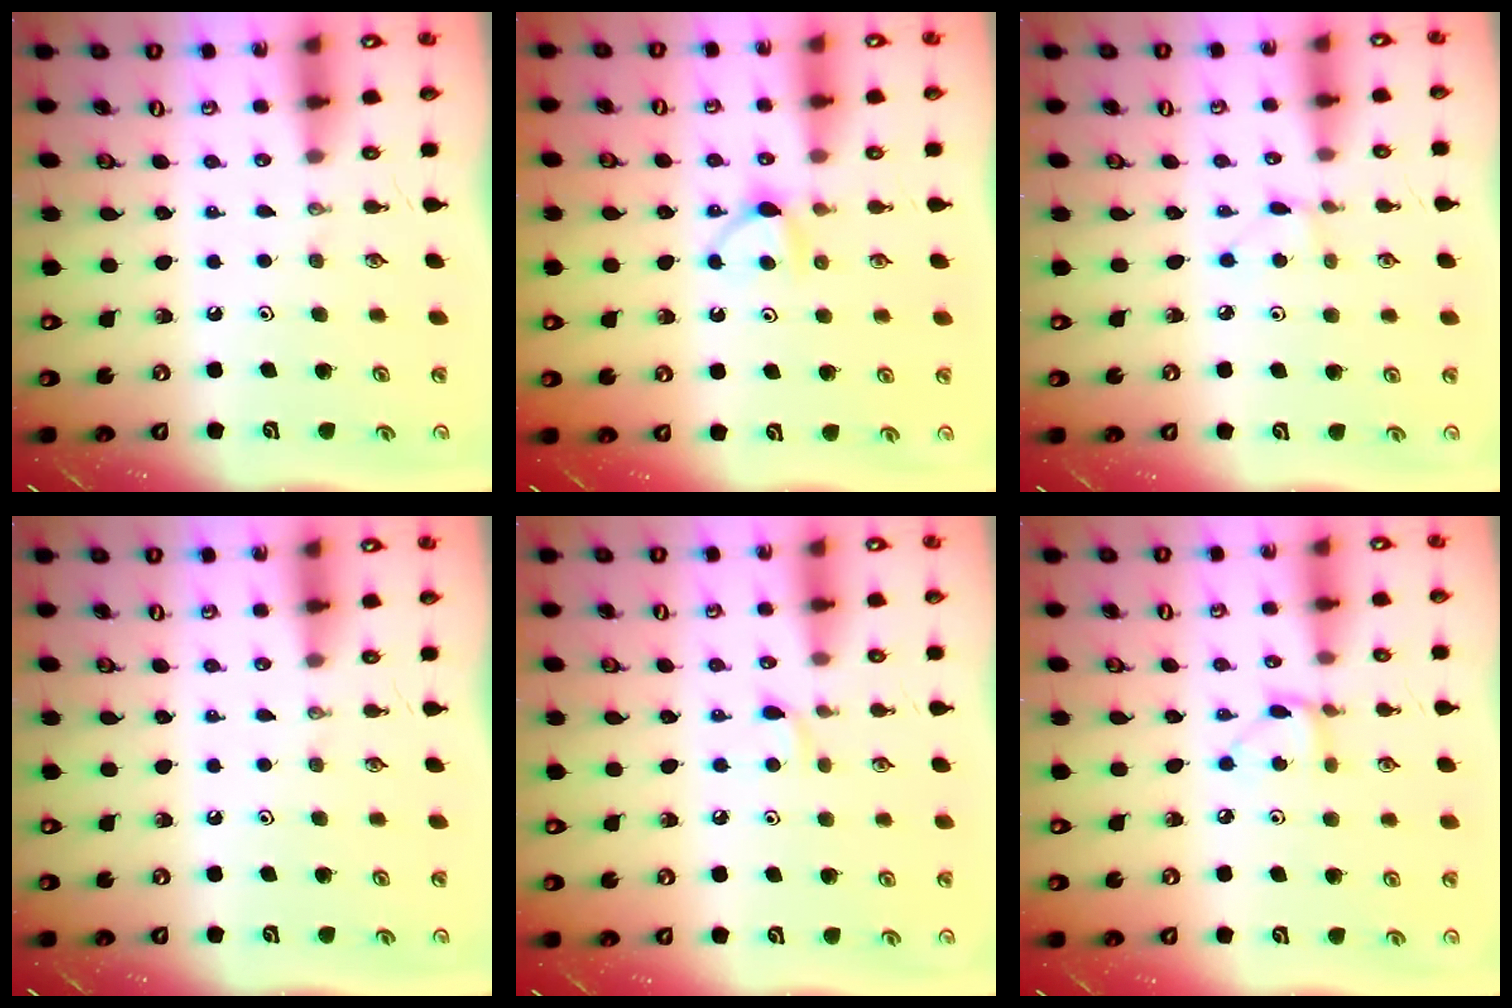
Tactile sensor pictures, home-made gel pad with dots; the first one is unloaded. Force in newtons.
{"total": 5.5, "press": 5.4, "slide": 0.7}
{"total": 2.4, "press": 2.4, "slide": 0.3}
{"total": 0.0}
{"total": 5.1, "press": 5.1, "slide": 0.7}
{"total": 5.0, "press": 4.9, "slide": 0.5}